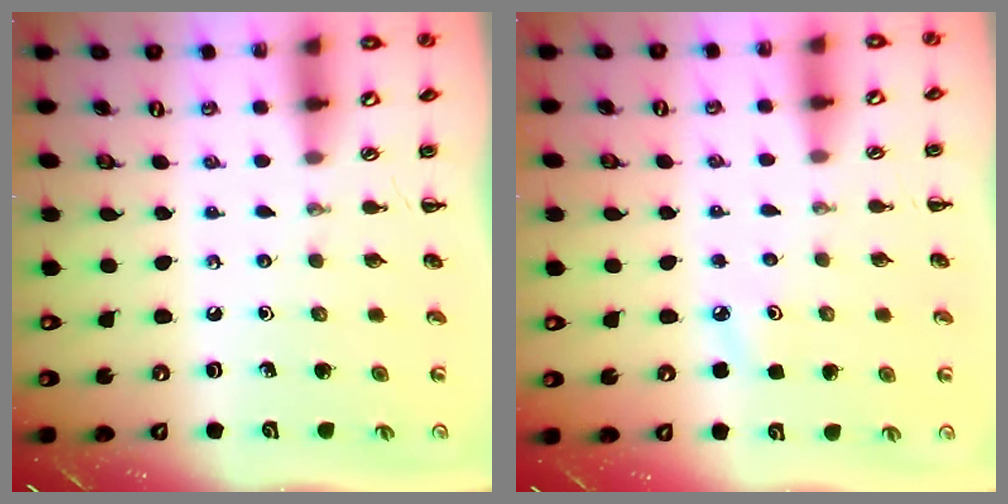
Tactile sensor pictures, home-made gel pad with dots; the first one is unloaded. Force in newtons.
{"total": 5.2, "press": 5.0, "slide": 1.5}